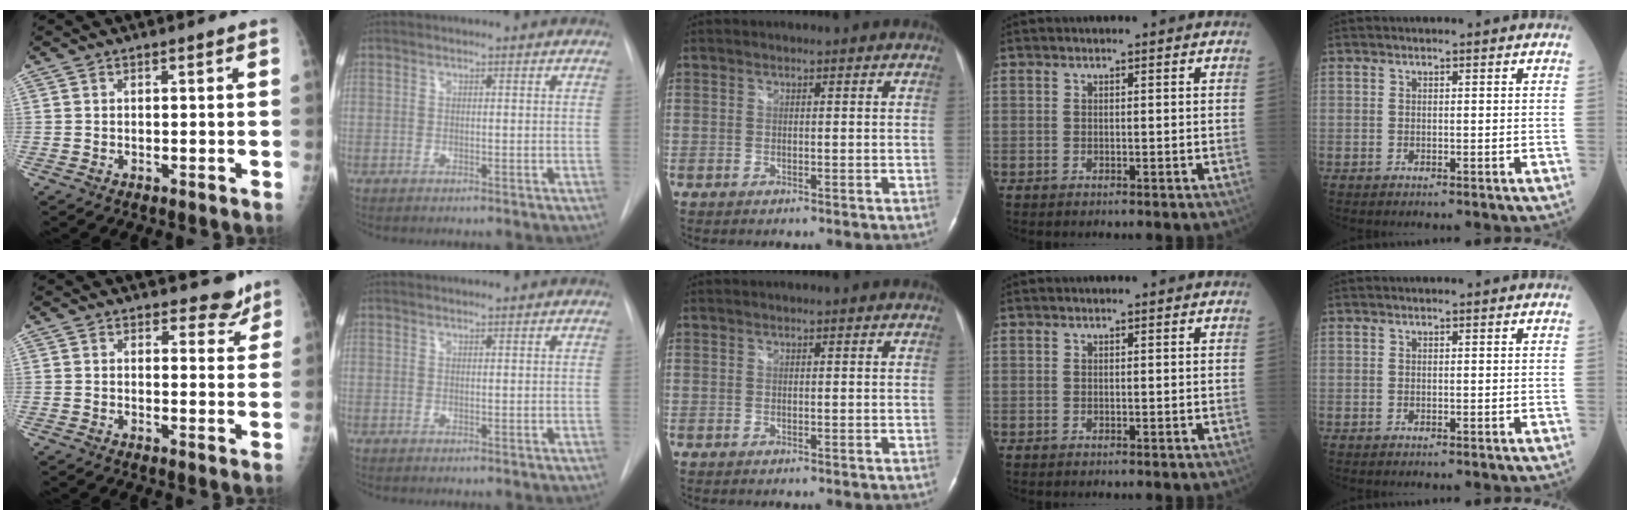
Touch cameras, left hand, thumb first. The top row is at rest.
{"thumb": {"total": 4.6, "force": [3.9, 2.2, 0.8], "torque": [0.018, -0.029, 0.041]}, "index": {"total": 1.2, "force": [1.2, 0.0, 0.2], "torque": [-0.004, 0.015, 0.023]}}